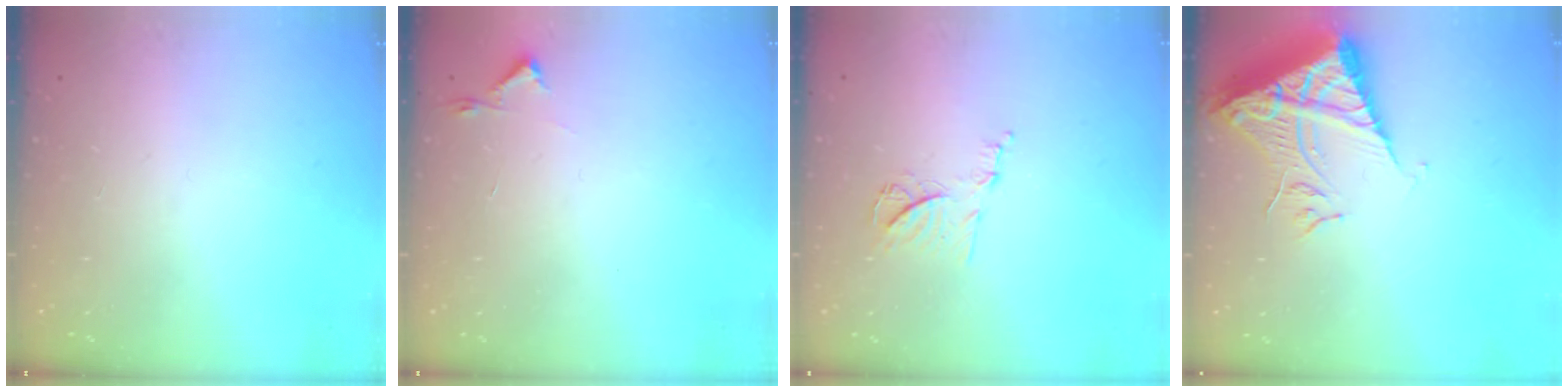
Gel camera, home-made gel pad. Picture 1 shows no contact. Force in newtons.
{"total": 2.7, "press": 2.6, "slide": 0.4}
{"total": 9.1, "press": 9.1, "slide": 0.5}
{"total": 11.6, "press": 11.5, "slide": 1.1}